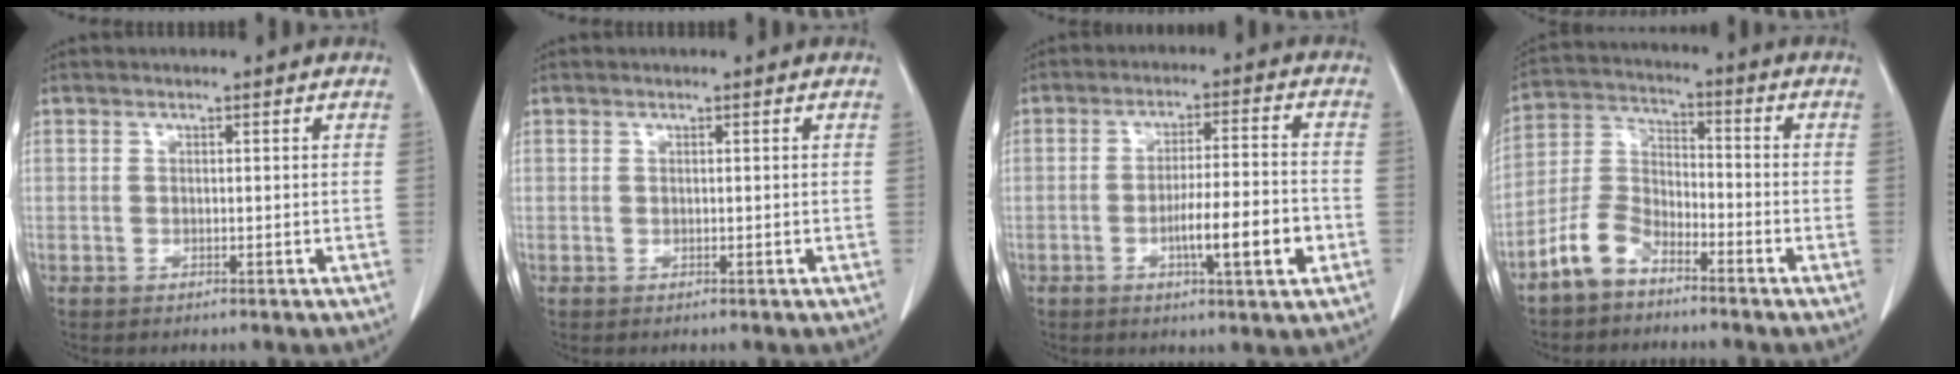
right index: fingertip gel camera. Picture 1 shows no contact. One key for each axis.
{"total": 0.0}
{"total": 9.3, "fx": -3.2, "fy": 0.9, "fz": 8.7, "tx": -0.138, "ty": 0.001, "tz": -0.051}
{"total": 7.4, "fx": -5.5, "fy": 3.6, "fz": 3.5, "tx": -0.086, "ty": 0.010, "tz": -0.118}